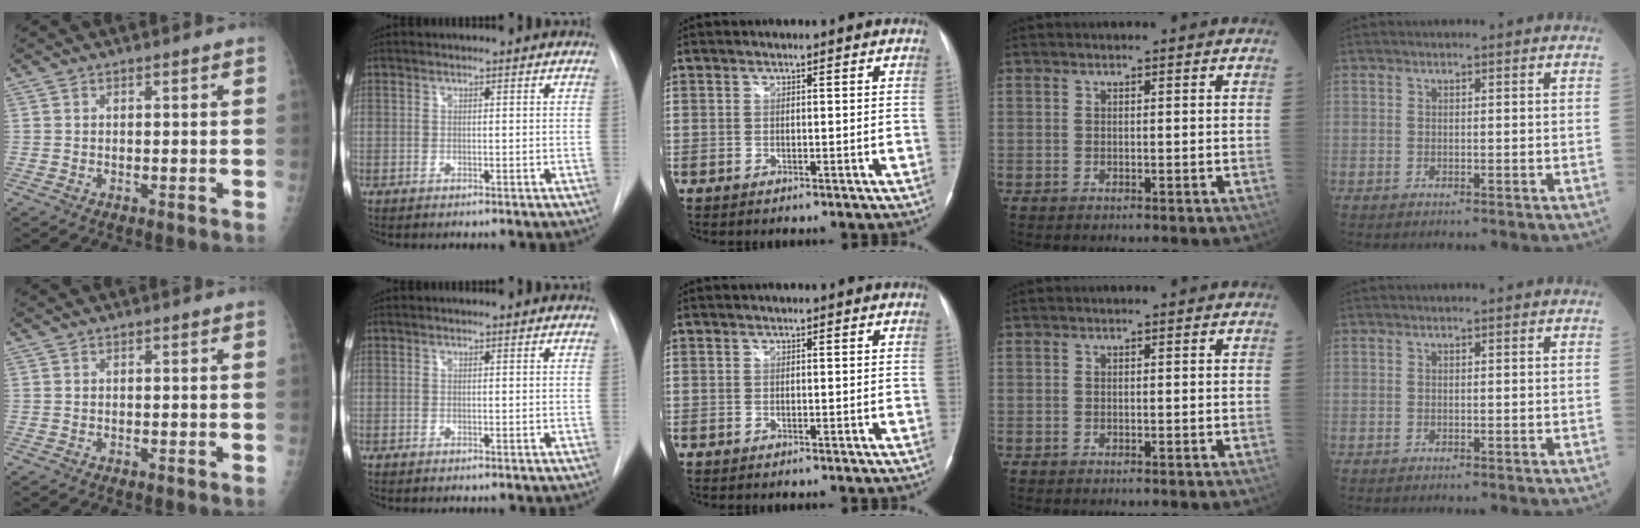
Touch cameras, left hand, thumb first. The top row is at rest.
{}